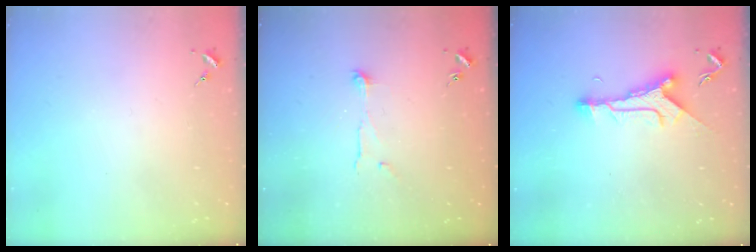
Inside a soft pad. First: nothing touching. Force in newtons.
{"total": 6.3, "press": 6.3, "slide": 0.2}
{"total": 9.8, "press": 9.8, "slide": 0.3}